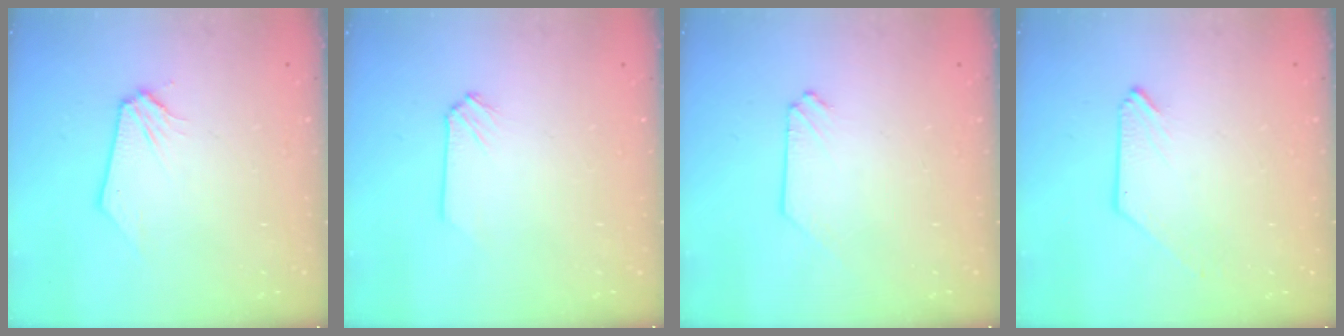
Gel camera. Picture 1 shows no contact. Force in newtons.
{"total": 0.0}
{"total": 0.0}
{"total": 0.0}